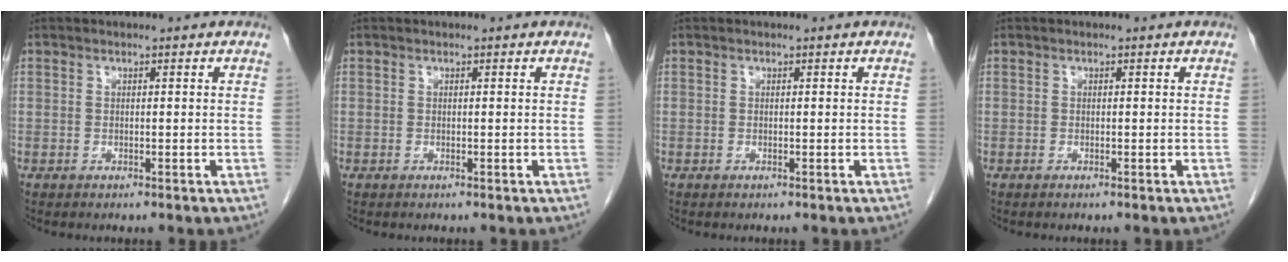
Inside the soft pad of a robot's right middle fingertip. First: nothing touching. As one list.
[{"total": 0.0}, {"total": 0.0}, {"total": 0.0}]